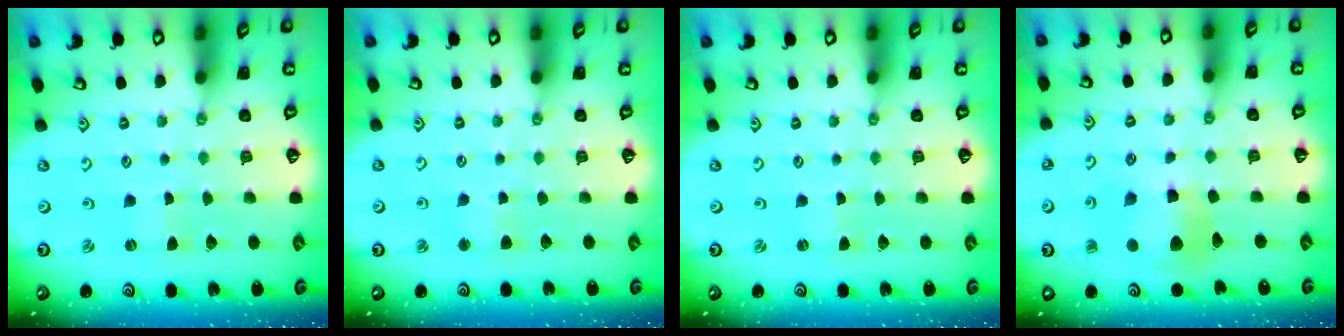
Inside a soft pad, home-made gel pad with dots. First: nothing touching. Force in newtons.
{"total": 2.5, "press": 2.4, "slide": 0.5}
{"total": 0.0}
{"total": 10.3, "press": 10.2, "slide": 1.2}